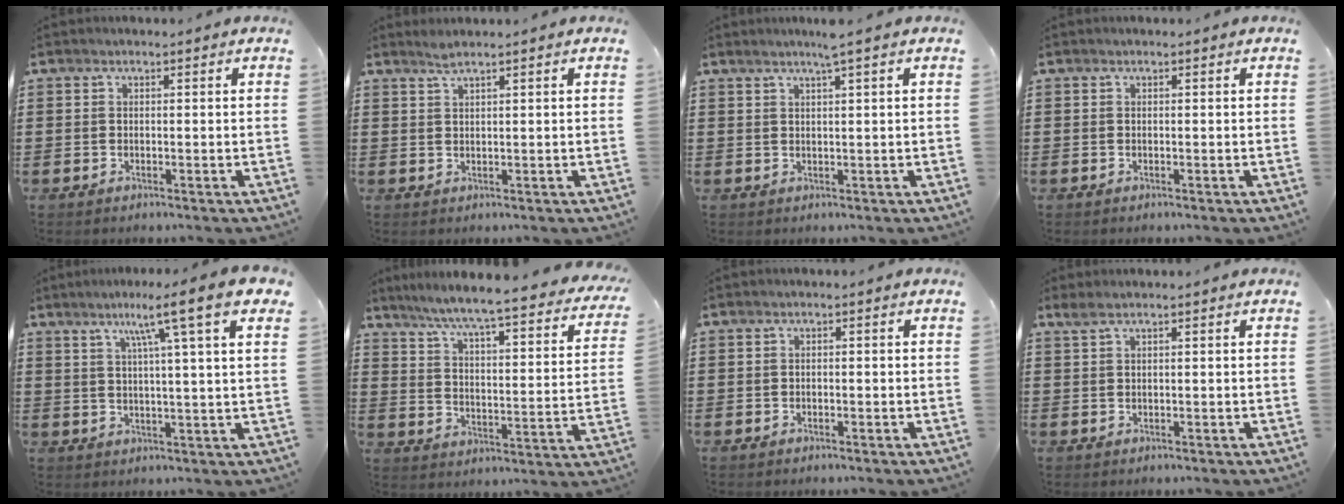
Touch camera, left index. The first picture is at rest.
{"total": 1.5, "force": [1.2, -0.1, 0.9], "torque": [-0.020, 0.001, 0.023]}
{"total": 2.3, "force": [1.4, -0.6, 1.8], "torque": [-0.033, -0.003, 0.024]}
{"total": 0.0}
{"total": 9.6, "force": [5.2, -0.8, 8.0], "torque": [-0.143, -0.012, 0.072]}
{"total": 6.0, "force": [5.3, -0.6, 2.7], "torque": [-0.079, -0.048, 0.082]}
{"total": 0.6, "force": [-0.5, 0.2, 0.2], "torque": [-0.007, -0.002, -0.009]}
{"total": 1.1, "force": [0.4, 0.0, 1.0], "torque": [-0.019, 0.000, 0.008]}